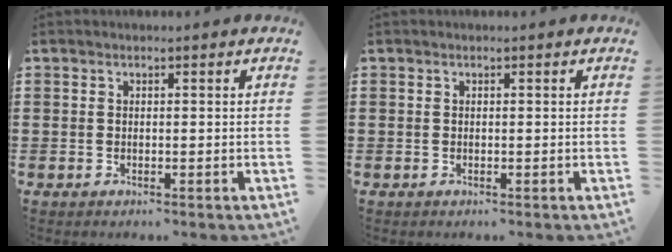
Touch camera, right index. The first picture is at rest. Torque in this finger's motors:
{"motor_torque": [0.66, 1.47, 0.00, 0.00]}